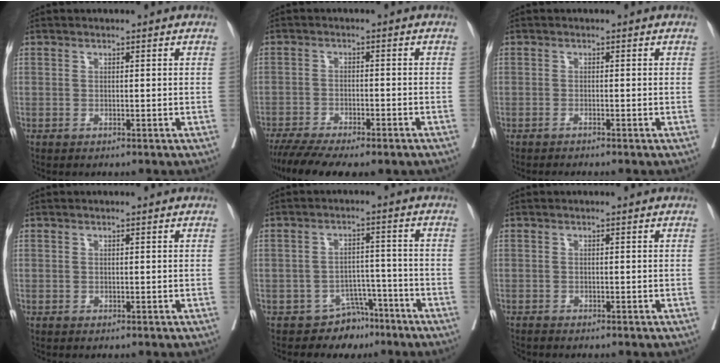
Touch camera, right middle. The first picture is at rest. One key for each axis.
{"total": 13.1, "fx": -10.6, "fy": 2.7, "fz": 7.3, "tx": -0.125, "ty": -0.017, "tz": -0.160}
{"total": 1.4, "fx": -1.2, "fy": -0.4, "fz": 0.6, "tx": -0.008, "ty": 0.003, "tz": -0.019}
{"total": 0.0}
{"total": 5.3, "fx": -4.3, "fy": 3.2, "fz": 0.1, "tx": 0.012, "ty": 0.029, "tz": -0.063}
{"total": 1.4, "fx": -1.3, "fy": 0.1, "fz": 0.1, "tx": -0.008, "ty": -0.005, "tz": -0.025}